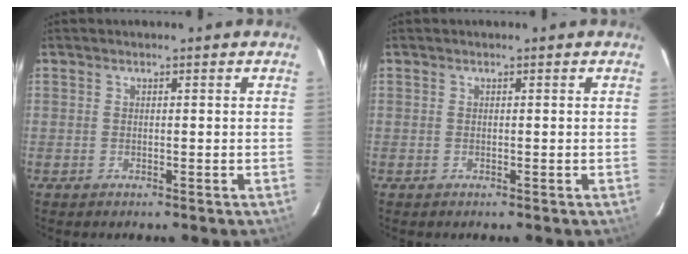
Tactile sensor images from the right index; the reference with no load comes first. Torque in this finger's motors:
{"motor_torque": [-0.02, 0.10, 0.01, 0.00]}